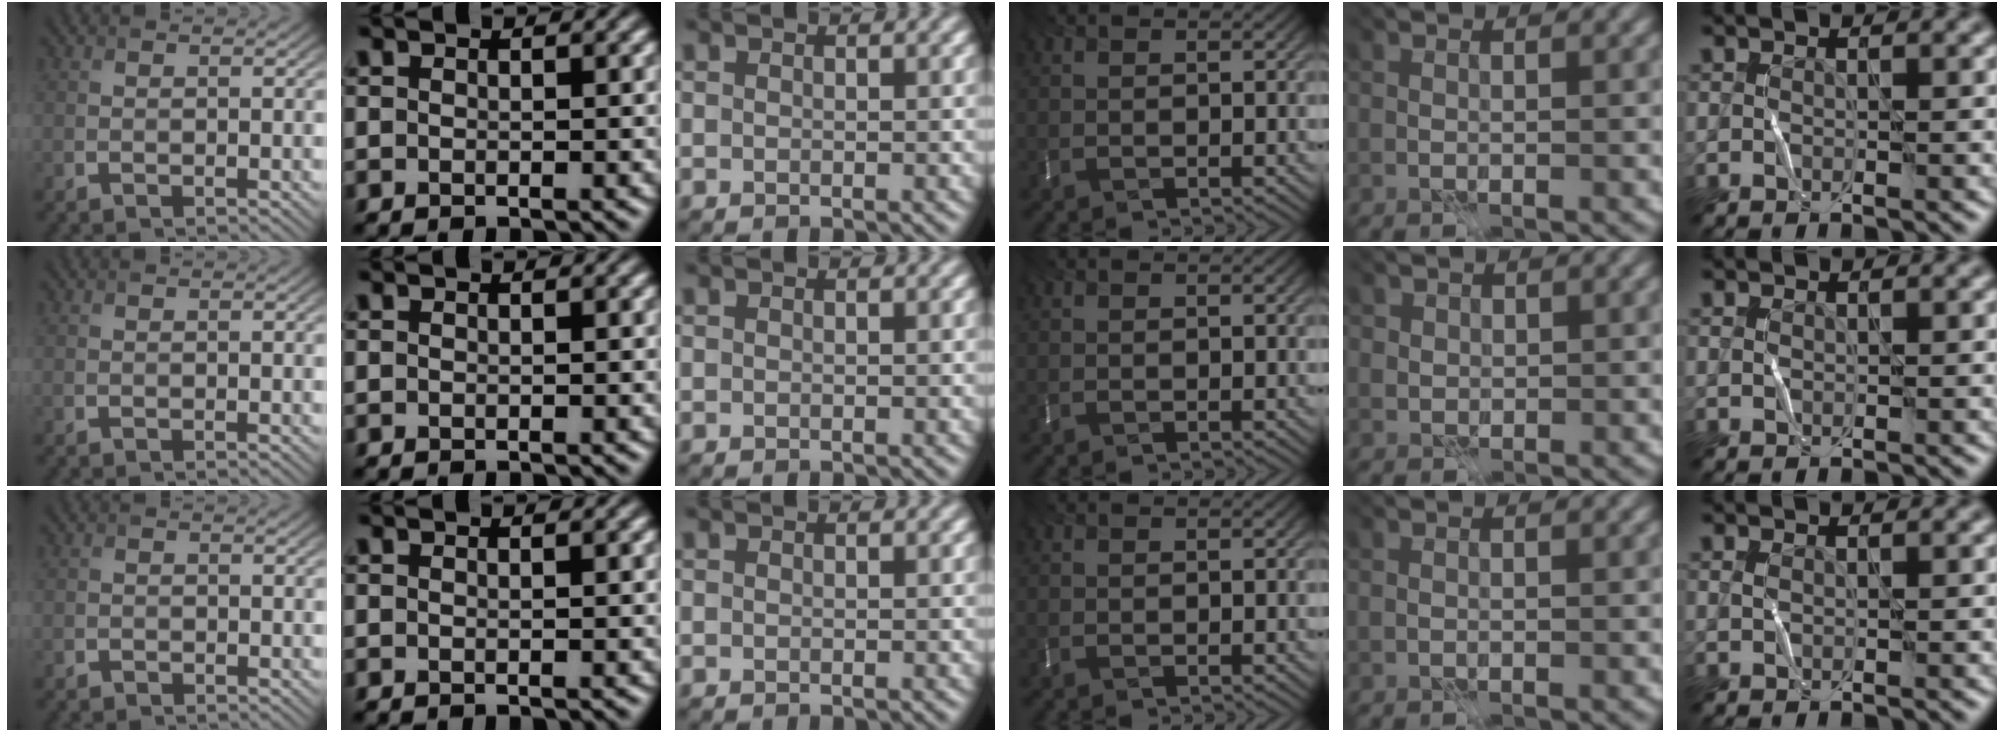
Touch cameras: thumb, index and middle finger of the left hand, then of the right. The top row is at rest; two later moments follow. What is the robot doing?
{"motion": "fold", "object": "bubble wrap"}